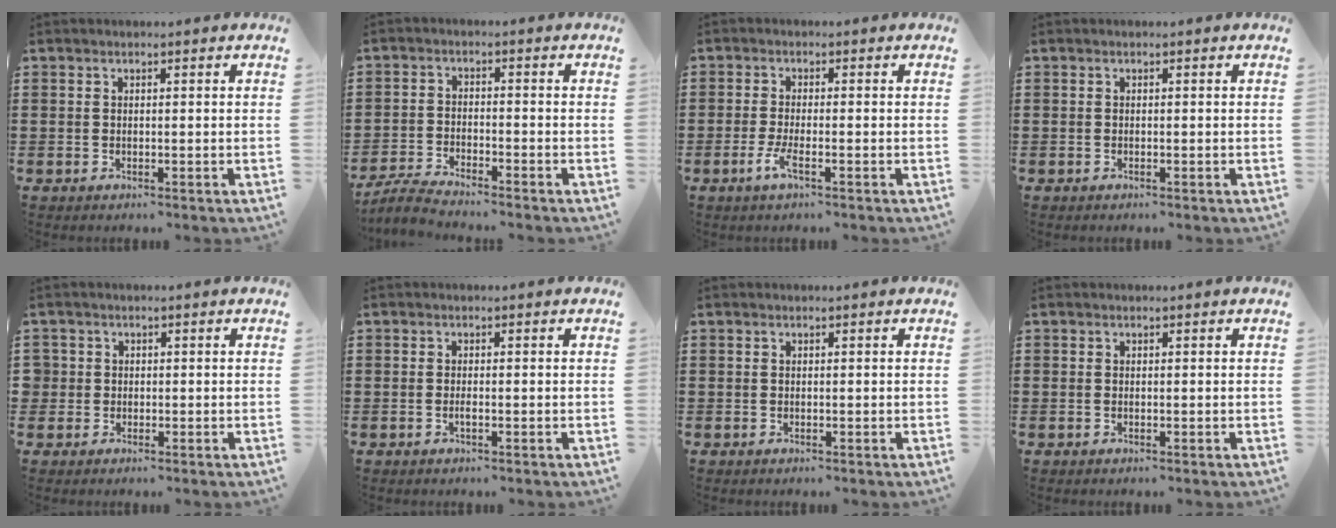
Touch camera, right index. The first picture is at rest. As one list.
[{"total": 3.8, "force": [-3.7, -0.1, 0.9], "torque": [-0.032, -0.006, -0.078]}, {"total": 3.2, "force": [-1.5, 0.5, 2.8], "torque": [-0.068, -0.010, -0.033]}, {"total": 0.0}, {"total": 1.7, "force": [0.1, 1.6, 0.2], "torque": [-0.012, 0.008, 0.000]}, {"total": 0.8, "force": [-0.4, 0.1, 0.7], "torque": [-0.014, -0.004, -0.006]}, {"total": 0.0}, {"total": 0.0}]